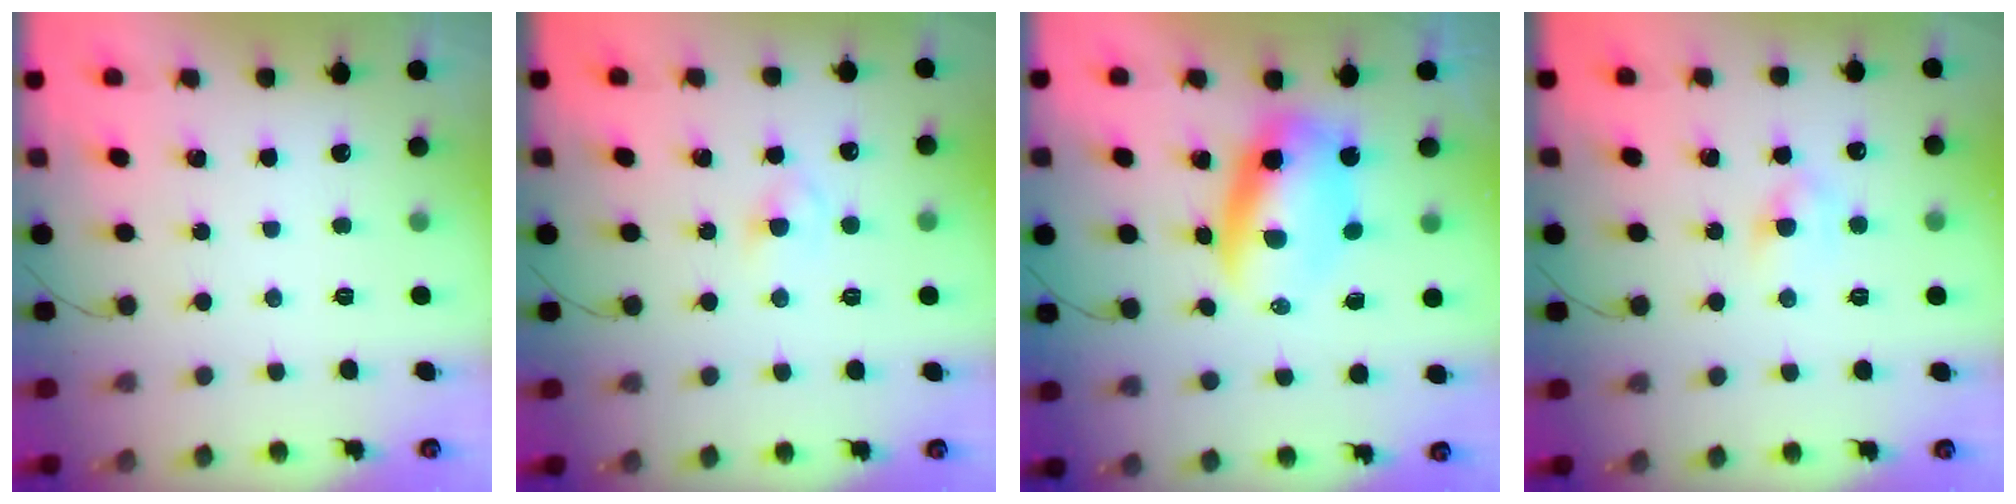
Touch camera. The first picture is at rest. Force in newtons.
{"total": 2.9, "press": 2.7, "slide": 1.2}
{"total": 8.0, "press": 7.7, "slide": 2.3}
{"total": 4.1, "press": 3.9, "slide": 1.2}